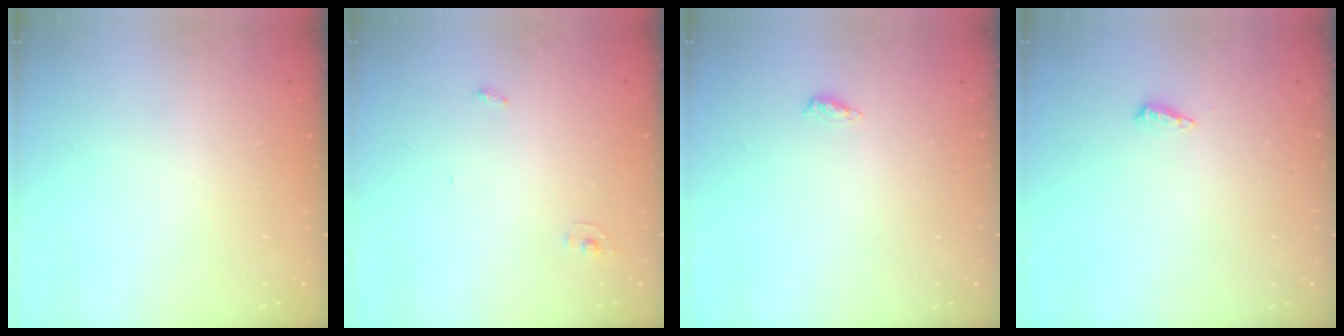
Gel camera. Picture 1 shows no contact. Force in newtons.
{"total": 2.4, "press": 2.4, "slide": 0.2}
{"total": 4.9, "press": 4.4, "slide": 2.0}
{"total": 4.9, "press": 4.8, "slide": 1.2}